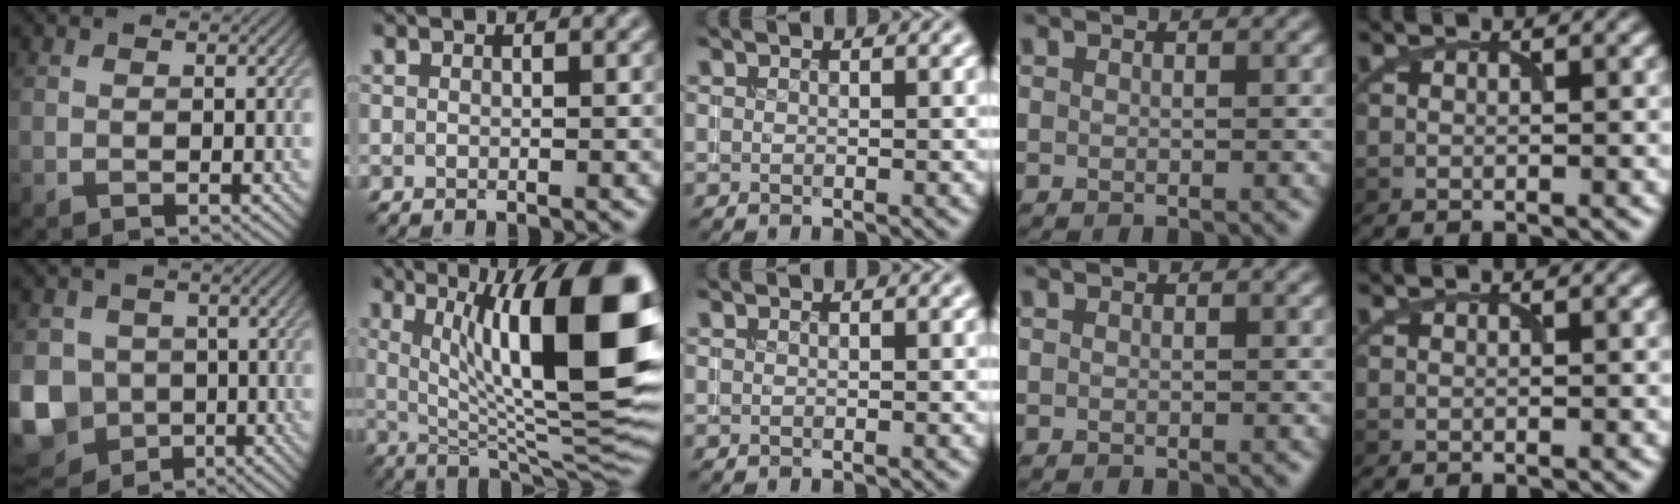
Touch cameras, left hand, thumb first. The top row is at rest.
{"thumb": {"total": 11.3, "force": [-2.4, 10.0, 4.6], "torque": [-0.136, -0.032, -0.067]}, "index": {"total": 16.0, "force": [4.0, 4.3, 14.9], "torque": [-0.205, -0.001, 0.065]}}